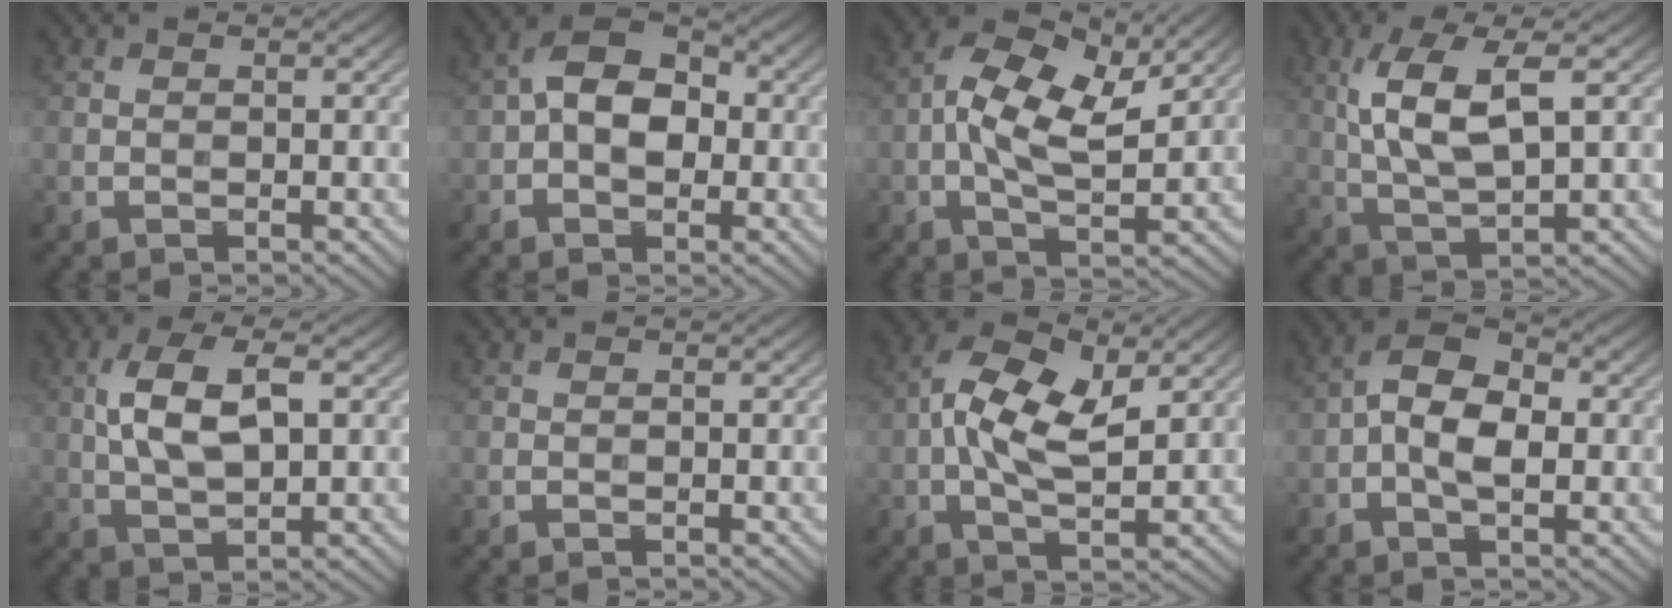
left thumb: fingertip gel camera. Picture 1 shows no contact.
{"total": 7.4, "force": [-0.1, 4.8, 5.6], "torque": [-0.090, 0.012, -0.013]}
{"total": 9.7, "force": [1.4, 4.8, 8.3], "torque": [-0.166, 0.009, 0.018]}
{"total": 8.7, "force": [2.0, 3.2, 7.8], "torque": [-0.170, 0.004, 0.037]}
{"total": 7.8, "force": [1.3, 3.4, 6.9], "torque": [-0.147, 0.006, 0.024]}
{"total": 0.0}
{"total": 9.5, "force": [1.3, 4.7, 8.2], "torque": [-0.174, 0.013, 0.015]}
{"total": 7.0, "force": [-0.8, 3.8, 5.8], "torque": [-0.111, 0.011, -0.025]}